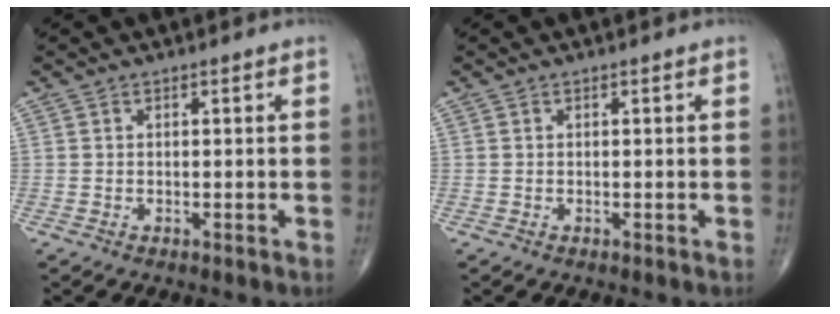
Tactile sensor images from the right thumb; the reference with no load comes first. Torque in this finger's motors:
{"motor_torque": [0.05, 0.05, 0.00, 0.00, 0.00]}